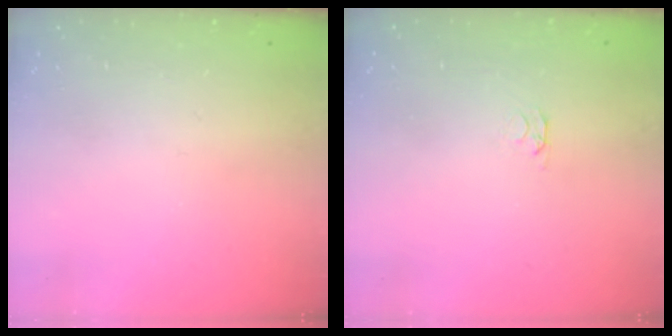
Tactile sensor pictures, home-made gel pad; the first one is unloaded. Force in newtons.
{"total": 2.1, "press": 2.0, "slide": 0.3}